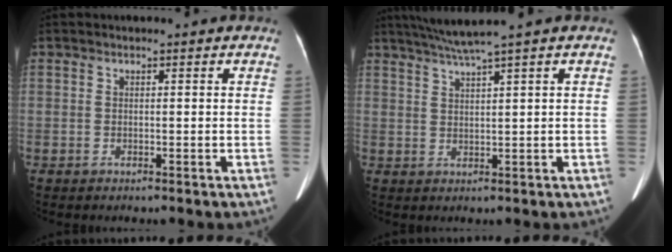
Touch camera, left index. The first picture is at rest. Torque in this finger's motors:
{"motor_torque": [0.33, -0.43, 0.04, 0.06]}